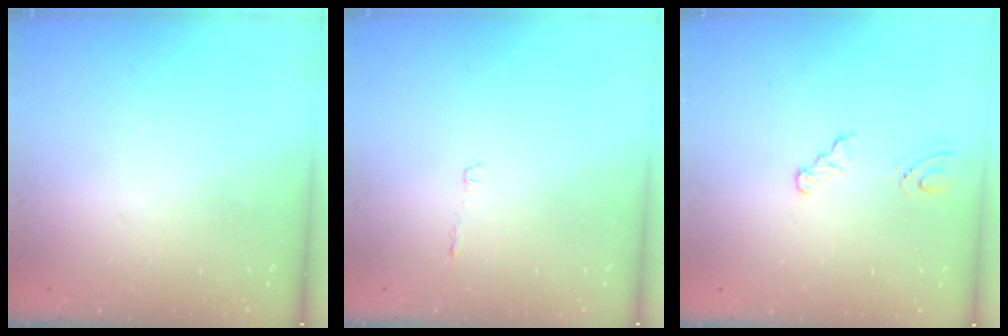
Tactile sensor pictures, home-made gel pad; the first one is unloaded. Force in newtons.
{"total": 2.5, "press": 2.4, "slide": 0.4}
{"total": 3.1, "press": 2.8, "slide": 1.4}